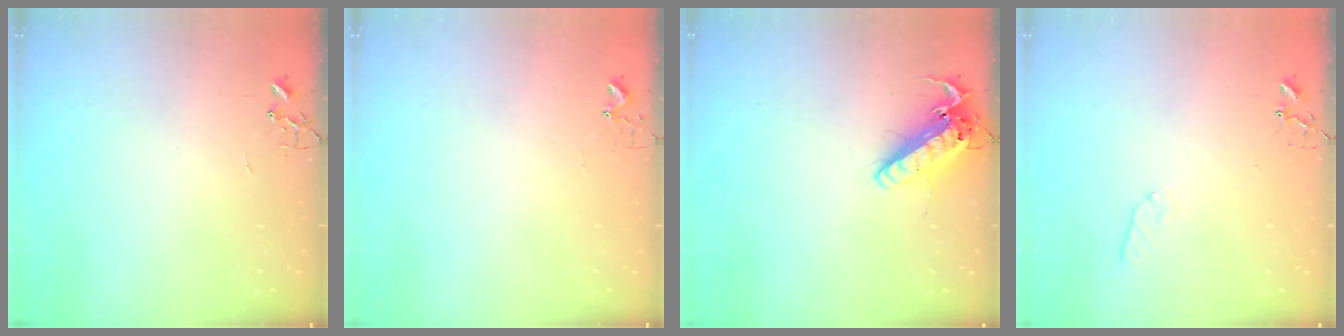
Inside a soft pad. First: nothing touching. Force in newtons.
{"total": 2.7, "press": 2.7, "slide": 0.3}
{"total": 15.8, "press": 15.6, "slide": 2.7}
{"total": 6.6, "press": 6.5, "slide": 0.6}